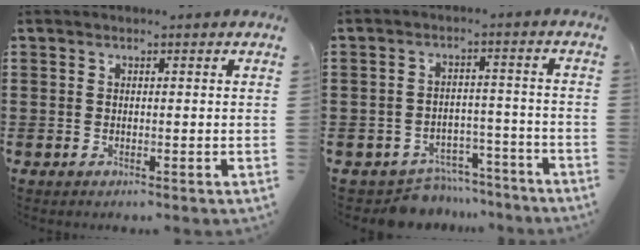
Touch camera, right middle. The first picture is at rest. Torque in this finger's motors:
{"motor_torque": [0.18, 0.18, 0.02, 0.00]}